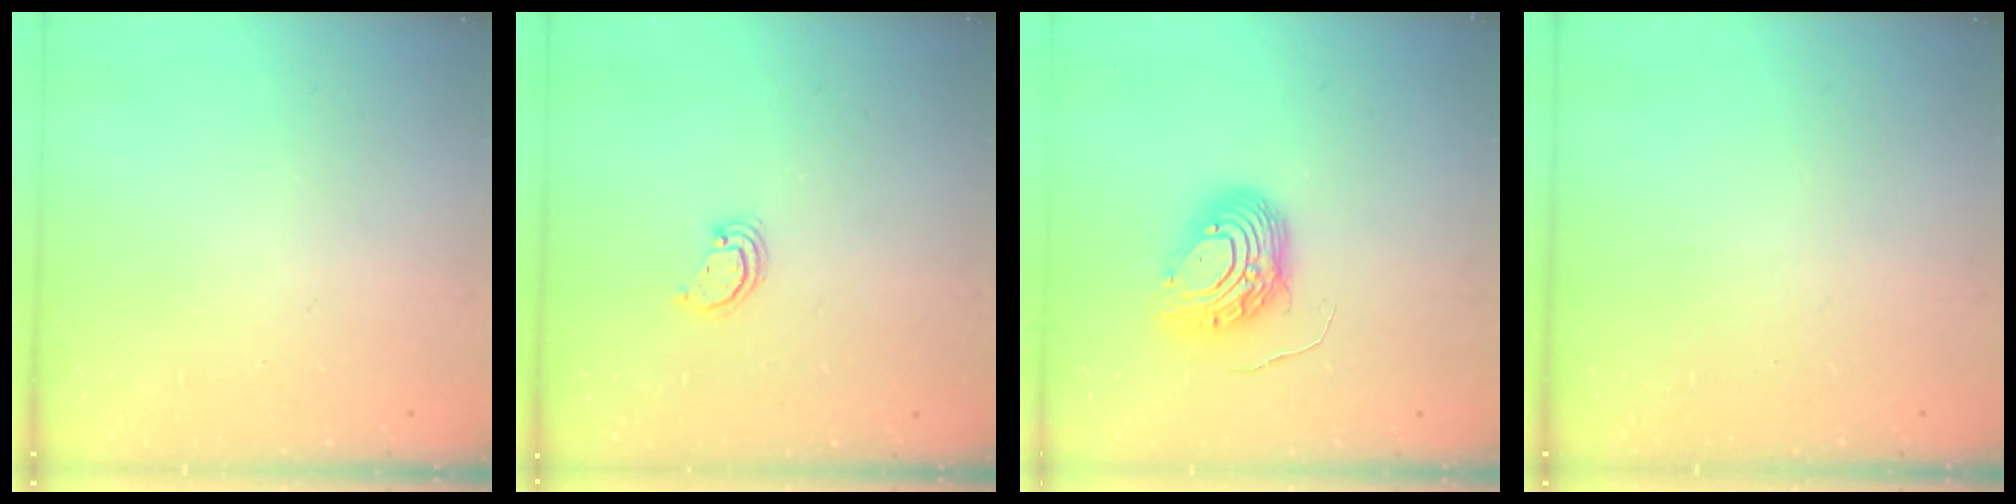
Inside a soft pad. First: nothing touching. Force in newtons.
{"total": 2.5, "press": 2.5, "slide": 0.2}
{"total": 9.8, "press": 9.7, "slide": 1.0}
{"total": 0.0}